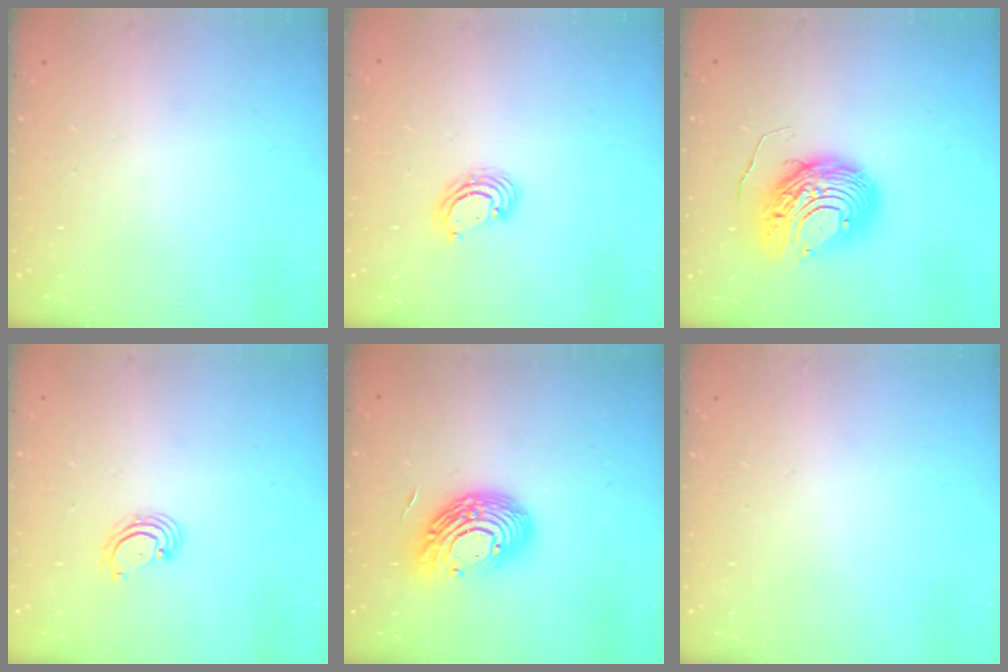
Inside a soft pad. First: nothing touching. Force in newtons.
{"total": 3.3, "press": 3.3, "slide": 0.2}
{"total": 11.8, "press": 11.8, "slide": 1.3}
{"total": 2.6, "press": 2.6, "slide": 0.3}
{"total": 14.5, "press": 14.5, "slide": 1.0}
{"total": 0.0}